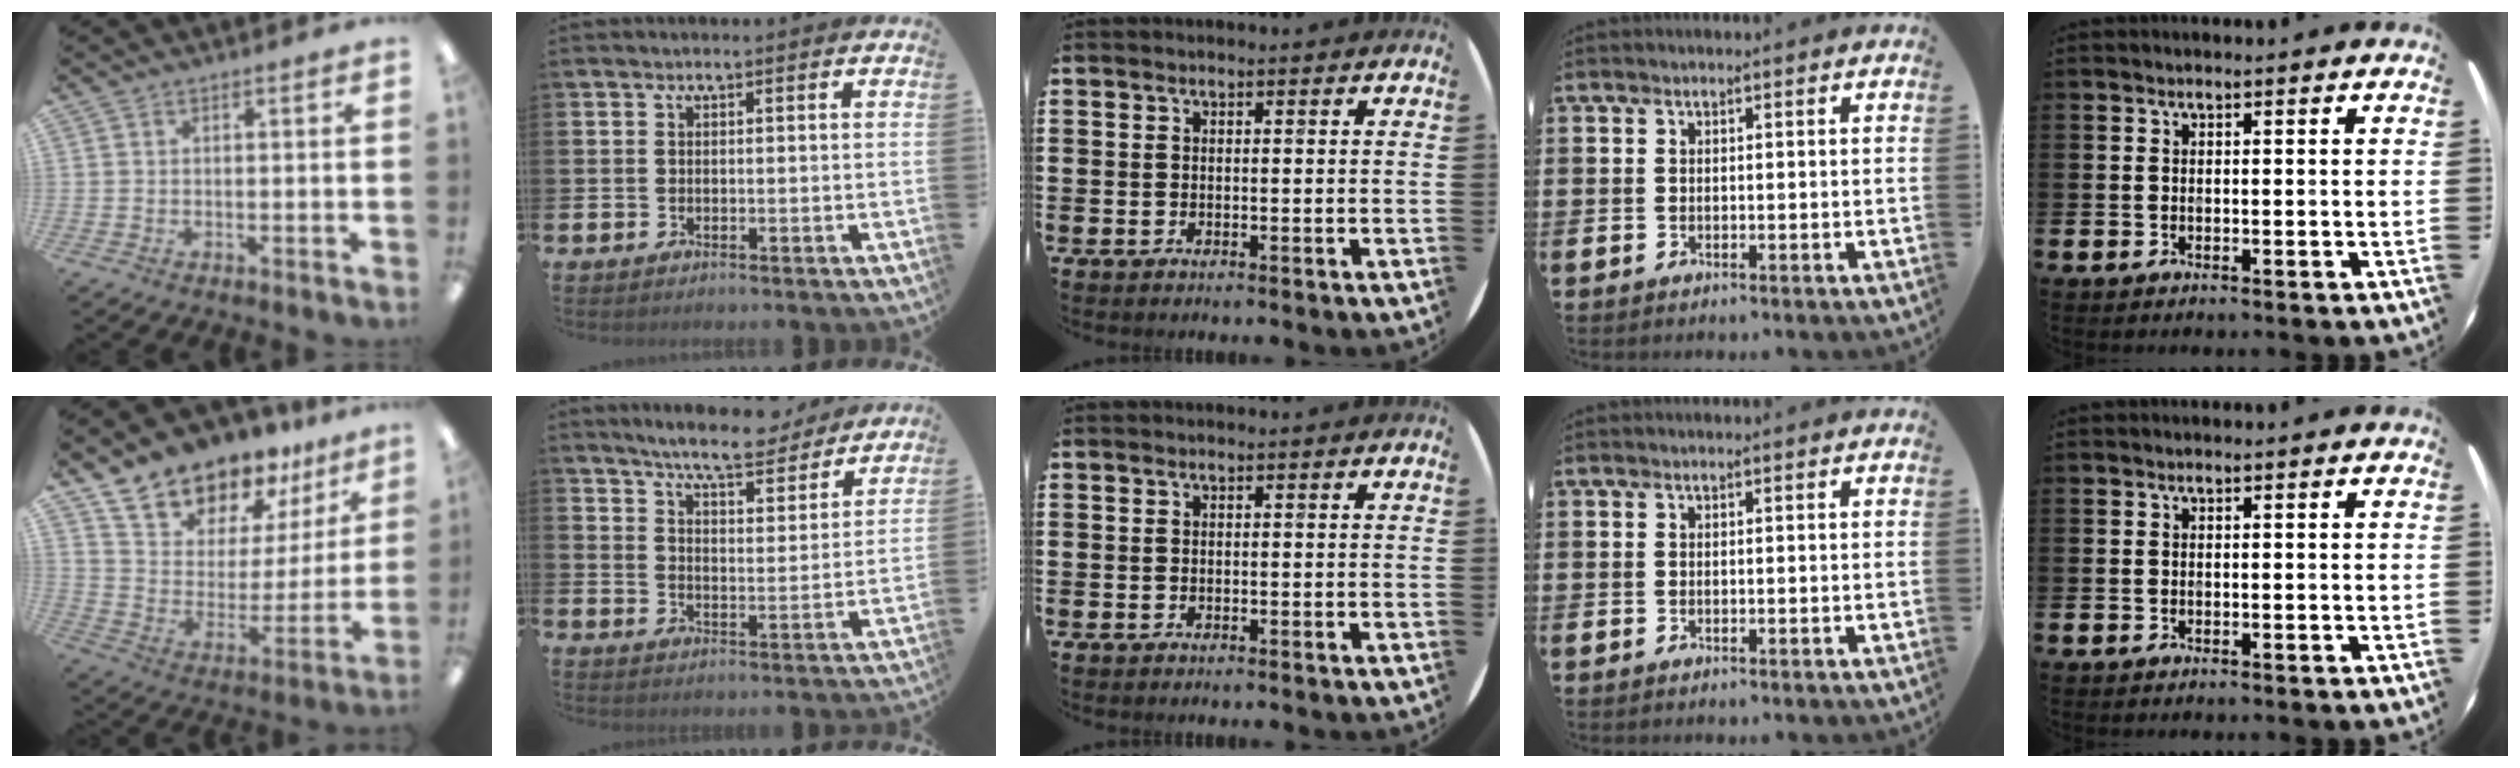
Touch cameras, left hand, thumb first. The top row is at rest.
{"thumb": {"total": 13.5, "force": [12.2, 5.5, 1.2], "torque": [-0.046, -0.112, 0.226]}, "index": {"total": 7.8, "force": [7.5, 0.8, 2.3], "torque": [-0.059, -0.044, 0.131]}}